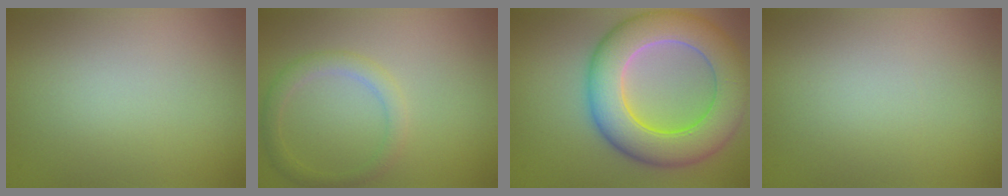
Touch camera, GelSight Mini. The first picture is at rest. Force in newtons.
{"total": 2.0, "press": 2.0, "slide": 0.1}
{"total": 10.0, "press": 10.0, "slide": 0.6}
{"total": 0.0}